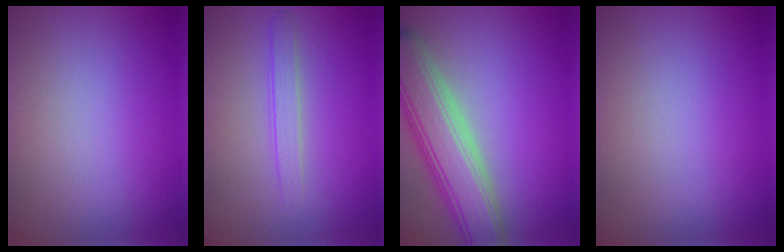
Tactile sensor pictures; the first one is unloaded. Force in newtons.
{"total": 1.8, "press": 1.8, "slide": 0.1}
{"total": 7.9, "press": 7.9, "slide": 0.6}
{"total": 0.0}